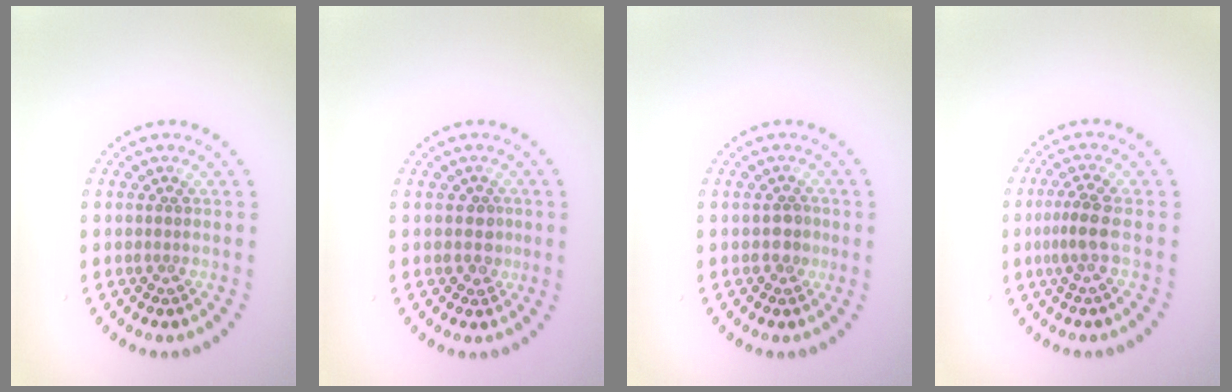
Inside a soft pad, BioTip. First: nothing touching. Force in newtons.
{"total": 1.6, "press": 1.3, "slide": 1.0}
{"total": 1.4, "press": 1.3, "slide": 0.6}
{"total": 2.2, "press": 1.6, "slide": 1.6}